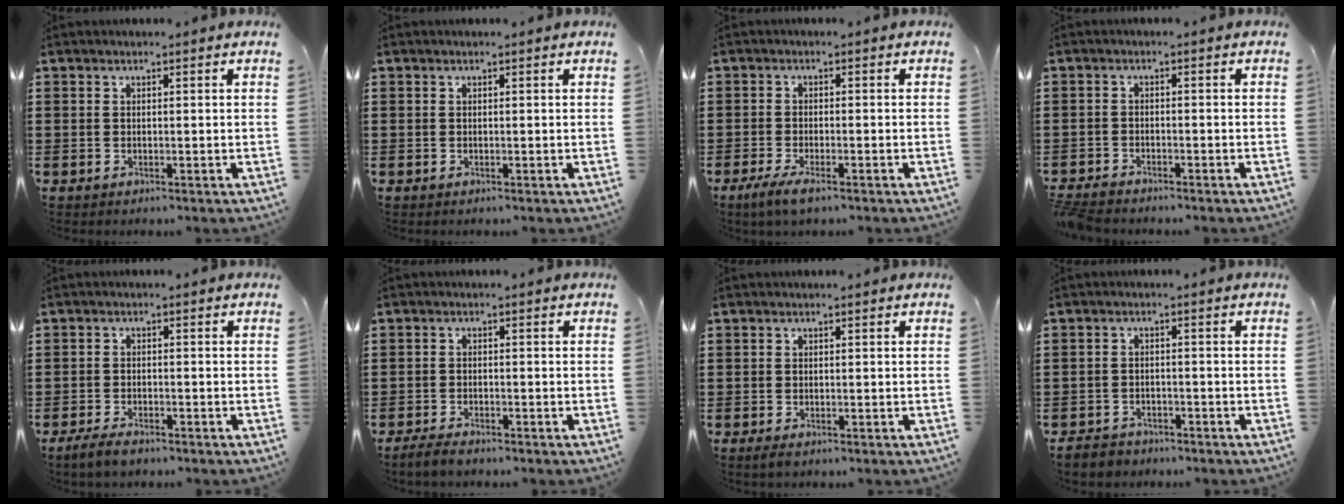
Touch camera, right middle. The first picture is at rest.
{"total": 0.0}
{"total": 3.1, "force": [-2.1, 0.4, 2.2], "torque": [-0.052, -0.006, -0.040]}
{"total": 2.3, "force": [-2.2, 0.3, 0.3], "torque": [-0.024, -0.003, -0.052]}
{"total": 2.7, "force": [-2.2, 0.9, 1.4], "torque": [-0.039, -0.001, -0.045]}
{"total": 2.1, "force": [-1.9, 0.5, 0.9], "torque": [-0.024, 0.000, -0.038]}
{"total": 0.7, "force": [-0.5, 0.3, 0.4], "torque": [-0.008, -0.003, -0.010]}
{"total": 2.2, "force": [-2.1, 0.7, -0.2], "torque": [-0.006, -0.001, -0.045]}